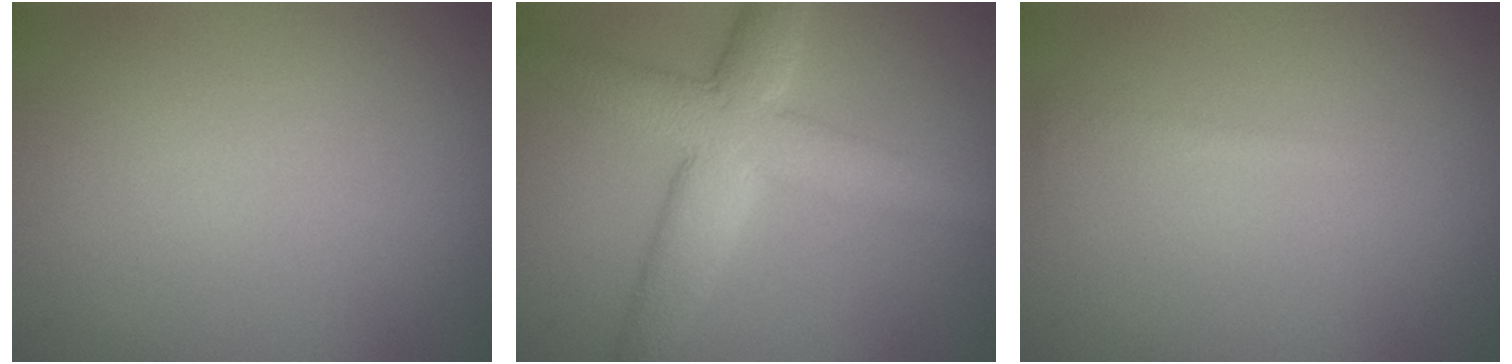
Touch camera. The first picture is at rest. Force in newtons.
{"total": 7.0, "press": 7.0, "slide": 0.2}
{"total": 0.6, "press": 0.6, "slide": 0.0}